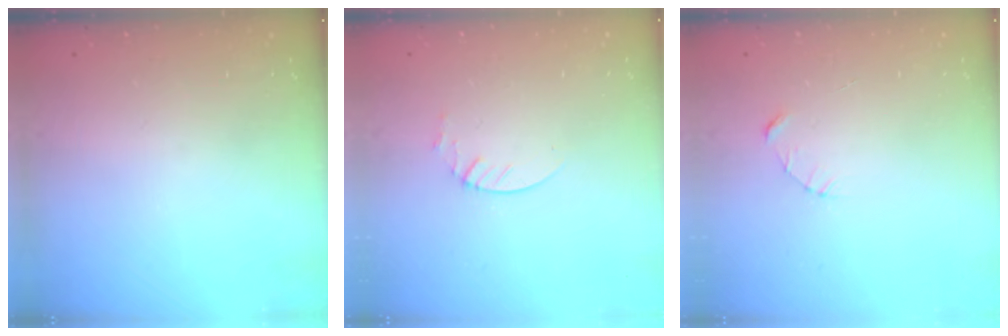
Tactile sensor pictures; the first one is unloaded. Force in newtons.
{"total": 1.9, "press": 1.9, "slide": 0.2}
{"total": 2.3, "press": 2.3, "slide": 0.3}